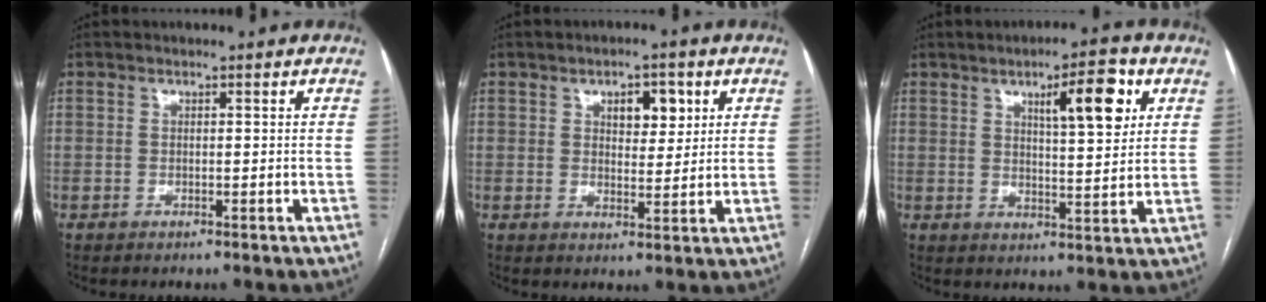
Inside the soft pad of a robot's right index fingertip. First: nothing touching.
{"total": 5.1, "force": [2.2, 2.6, 3.7], "torque": [-0.050, 0.007, 0.034]}
{"total": 9.2, "force": [4.1, 1.8, 8.0], "torque": [-0.122, 0.005, 0.061]}